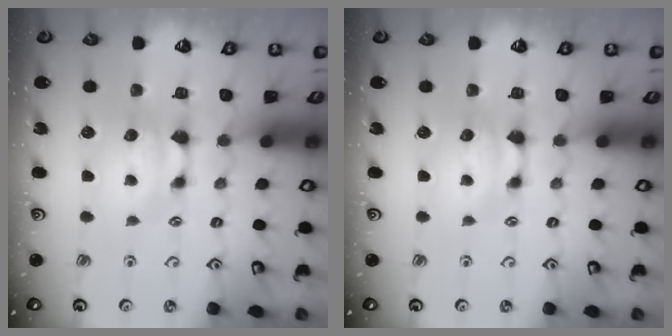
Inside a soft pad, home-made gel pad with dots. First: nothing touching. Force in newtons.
{"total": 0.0}